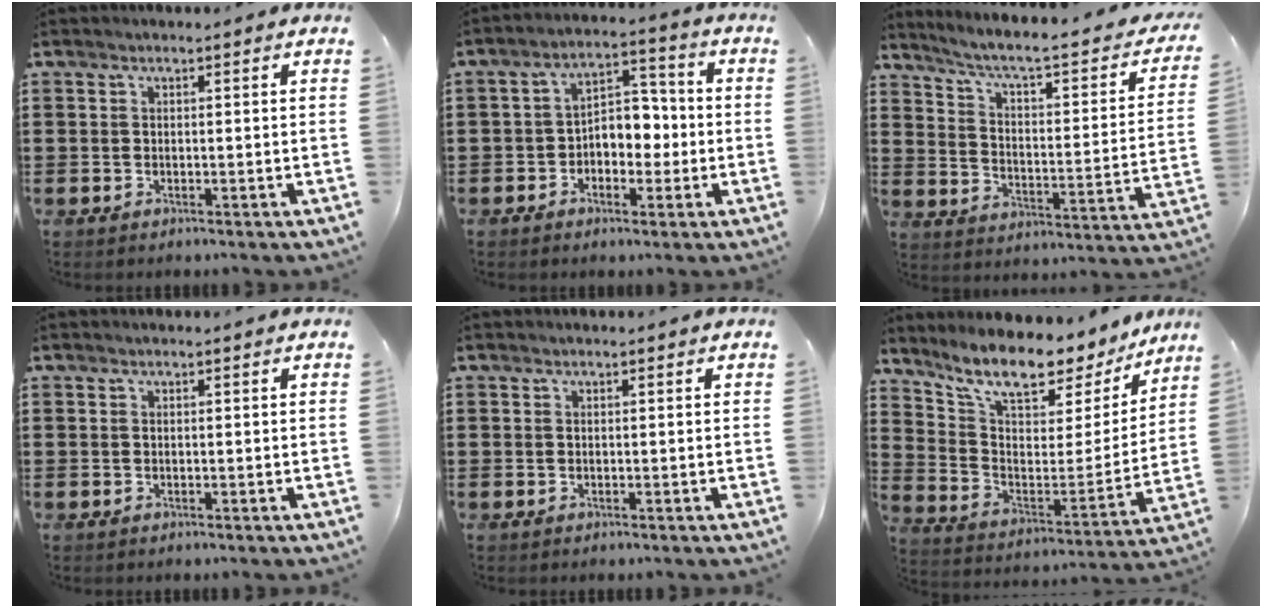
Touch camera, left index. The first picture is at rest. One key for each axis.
{"total": 5.2, "fx": -1.0, "fy": 4.0, "fz": 3.2, "tx": -0.053, "ty": 0.008, "tz": -0.028}
{"total": 4.4, "fx": 2.8, "fy": 0.7, "fz": 3.3, "tx": -0.081, "ty": -0.031, "tz": 0.036}
{"total": 0.0}
{"total": 0.0}
{"total": 9.9, "fx": 8.6, "fy": 2.2, "fz": 4.5, "tx": -0.106, "ty": -0.067, "tz": 0.141}